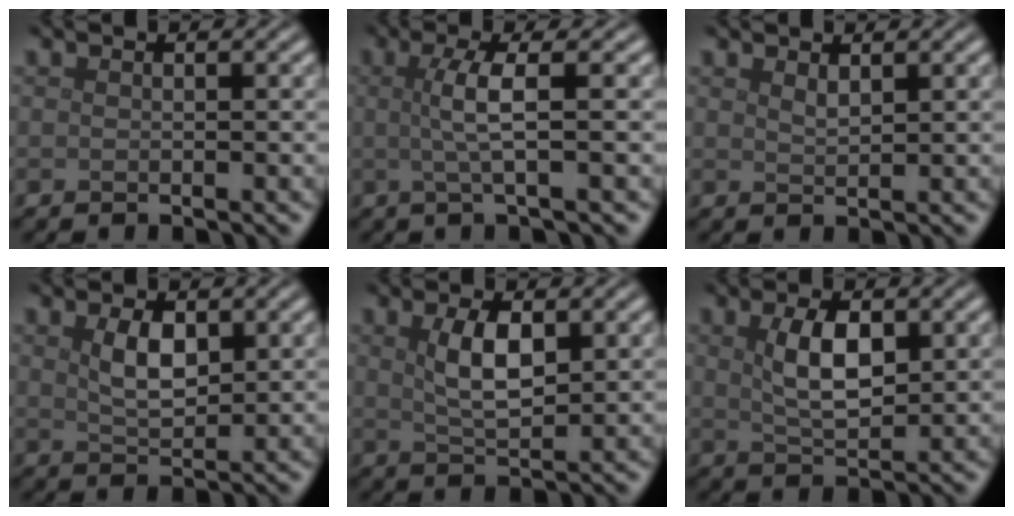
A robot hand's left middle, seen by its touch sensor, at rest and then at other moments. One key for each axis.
{"total": 3.4, "fx": 0.2, "fy": 0.7, "fz": 3.3, "tx": -0.060, "ty": 0.003, "tz": -0.001}
{"total": 1.0, "fx": 0.9, "fy": 0.2, "fz": 0.5, "tx": -0.010, "ty": -0.001, "tz": 0.017}
{"total": 3.0, "fx": 1.0, "fy": 1.5, "fz": 2.3, "tx": -0.050, "ty": -0.002, "tz": 0.024}
{"total": 3.8, "fx": 1.1, "fy": 1.5, "fz": 3.3, "tx": -0.068, "ty": 0.000, "tz": 0.025}
{"total": 4.1, "fx": 1.1, "fy": 1.9, "fz": 3.5, "tx": -0.072, "ty": 0.000, "tz": 0.023}